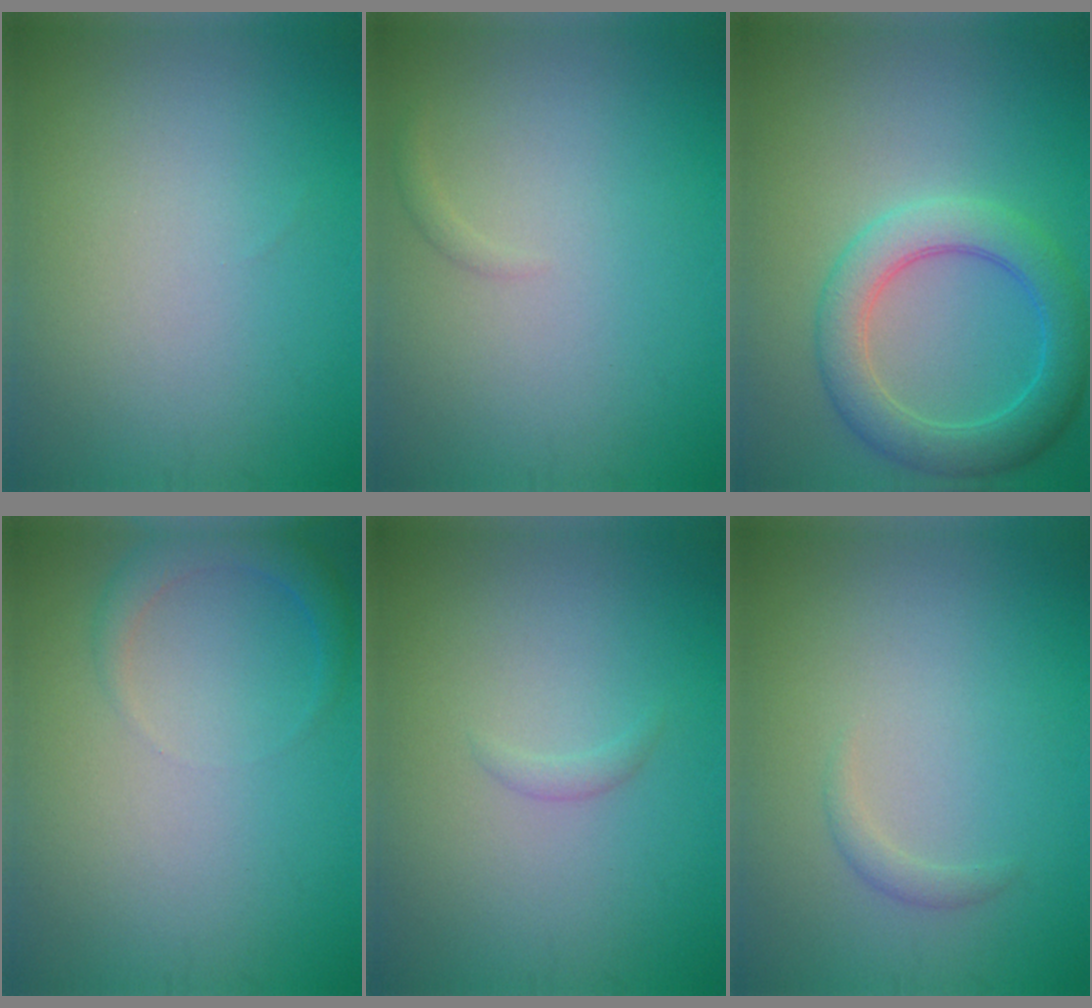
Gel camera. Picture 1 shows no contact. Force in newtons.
{"total": 0.6, "press": 0.6, "slide": 0.1}
{"total": 5.2, "press": 5.2, "slide": 0.2}
{"total": 2.2, "press": 2.2, "slide": 0.2}
{"total": 0.7, "press": 0.7, "slide": 0.1}
{"total": 0.9, "press": 0.9, "slide": 0.1}